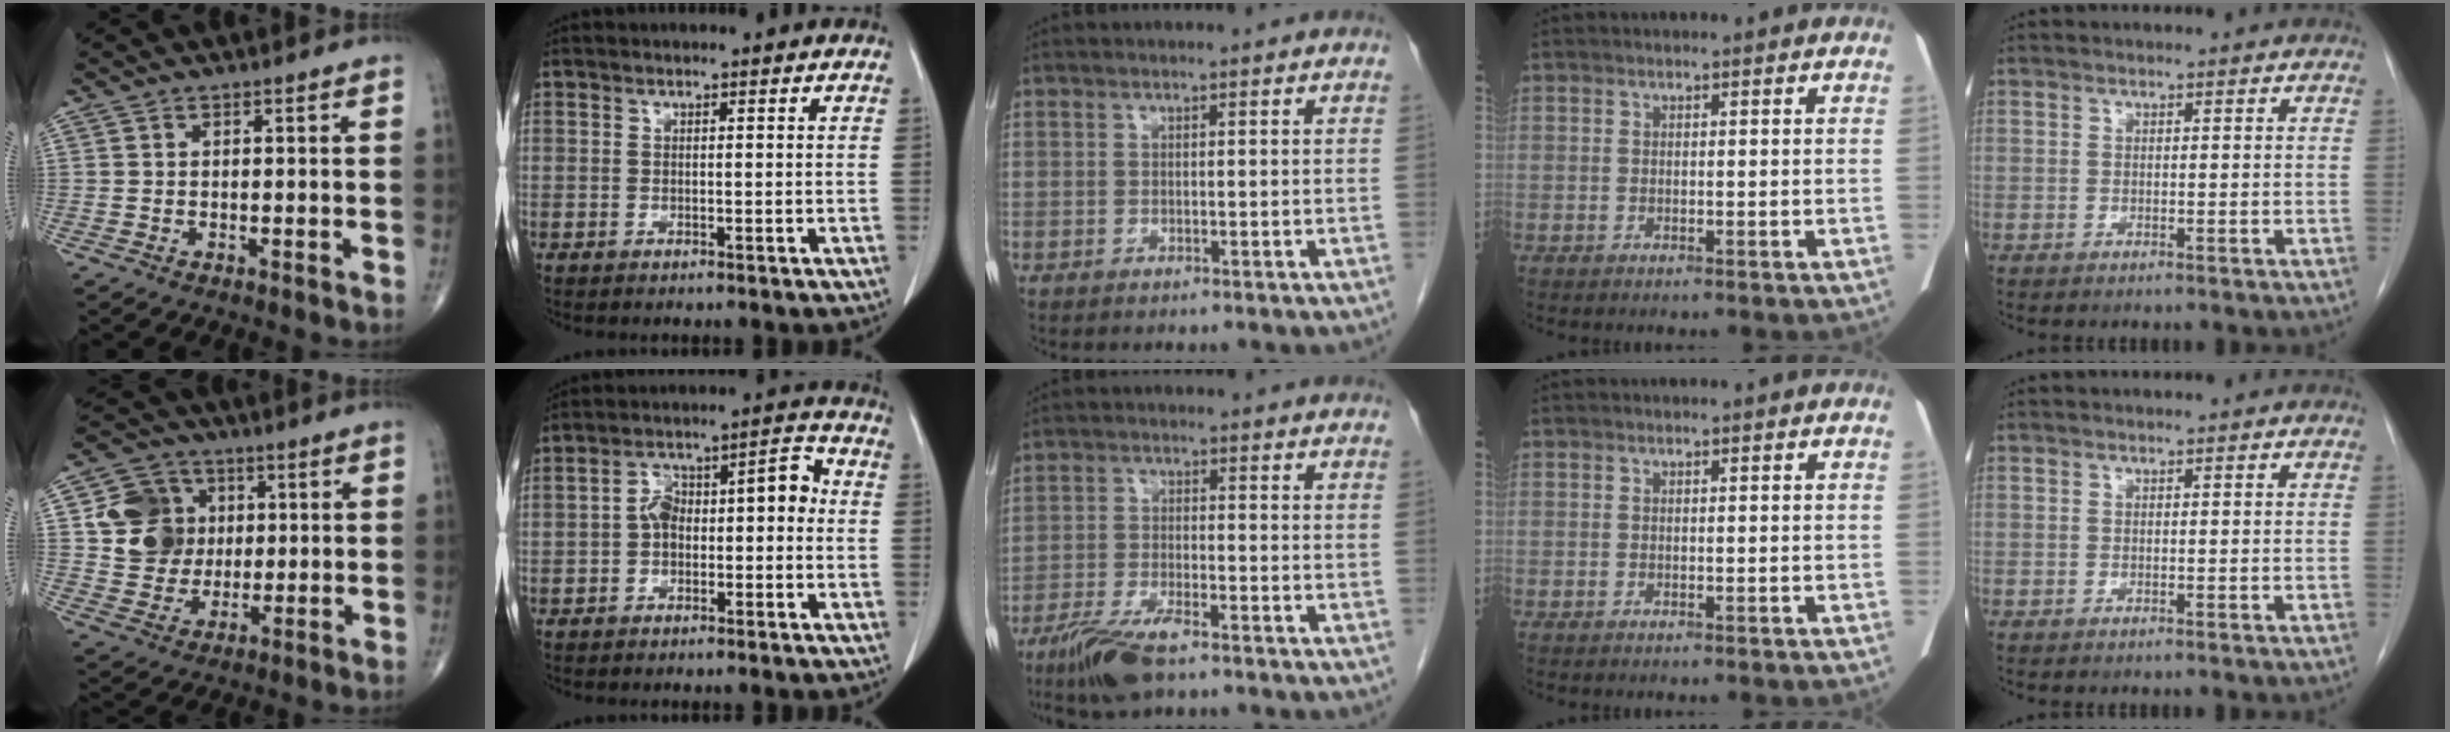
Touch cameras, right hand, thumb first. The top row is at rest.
{"thumb": {"total": 11.4, "force": [2.1, 10.1, 4.7], "torque": [-0.045, -0.001, 0.041]}, "index": {"total": 9.2, "force": [-0.8, 4.4, 8.0], "torque": [-0.135, 0.056, -0.013]}, "middle": {"total": 8.0, "force": [-5.6, 1.7, 5.4], "torque": [-0.107, -0.015, -0.101]}}